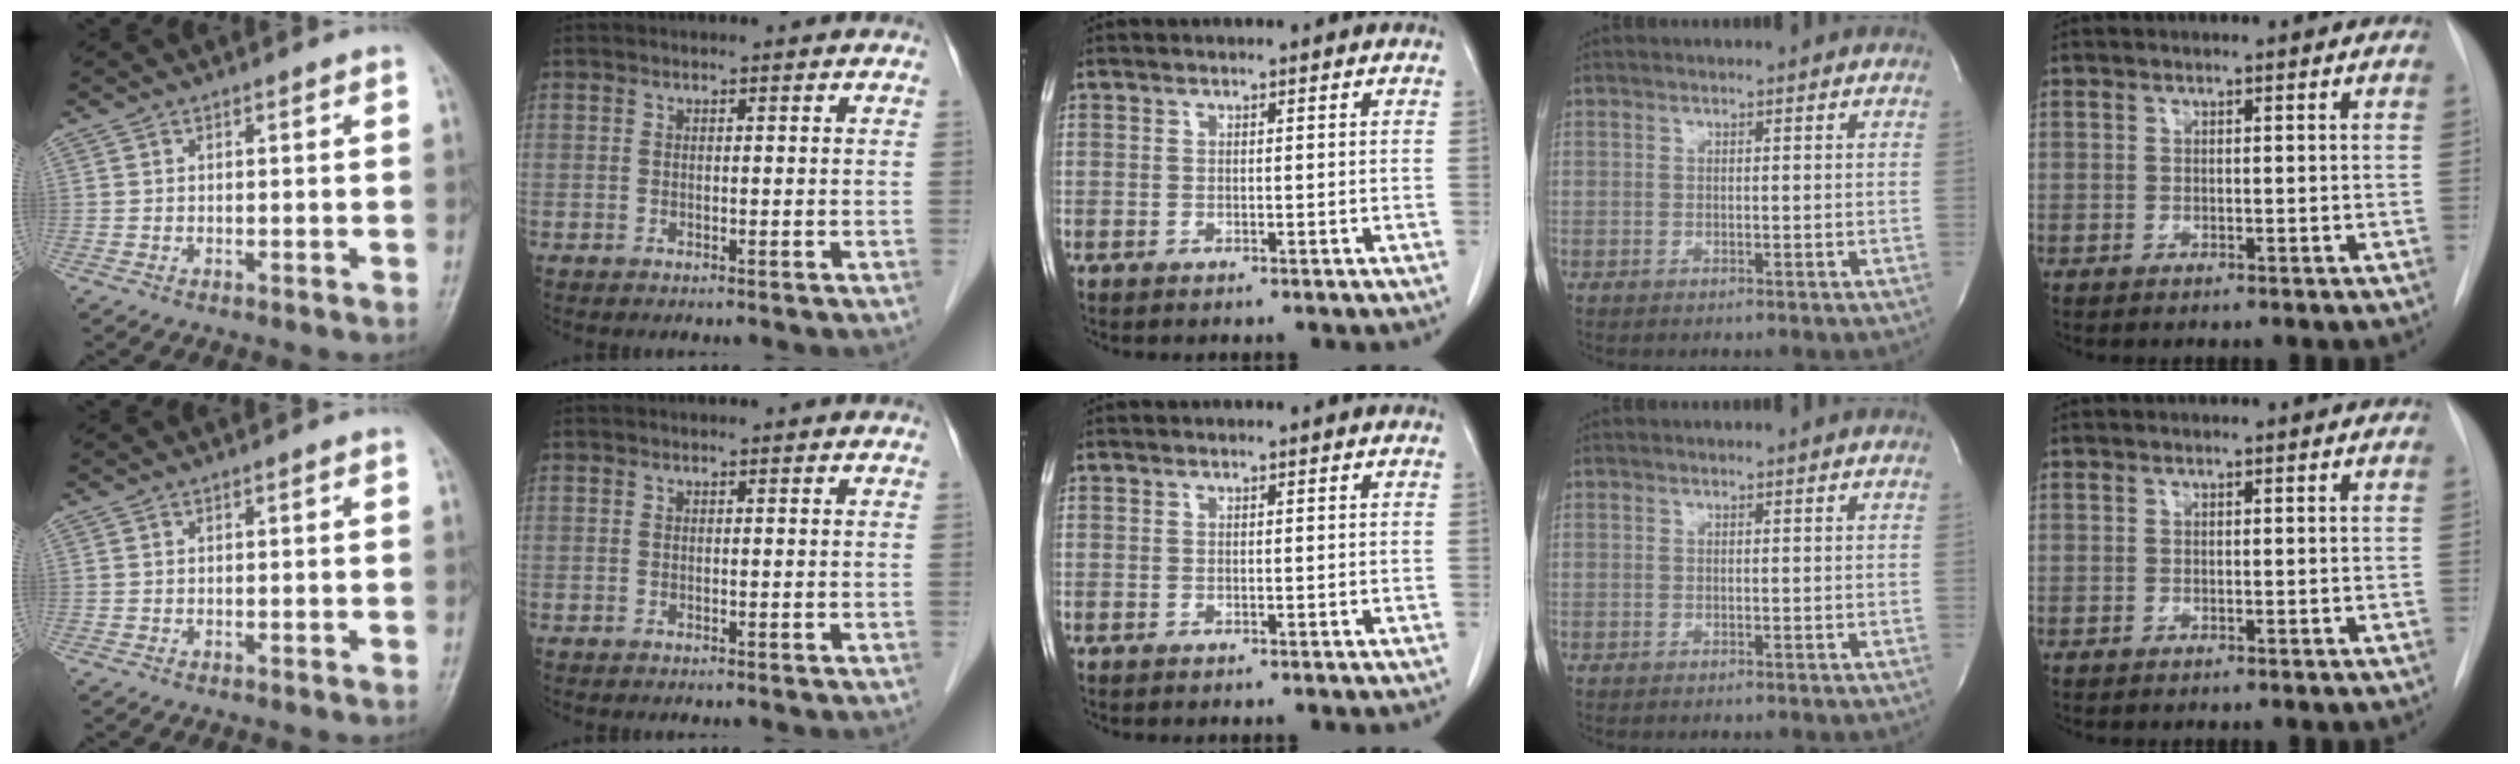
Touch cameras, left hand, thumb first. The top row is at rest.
{}